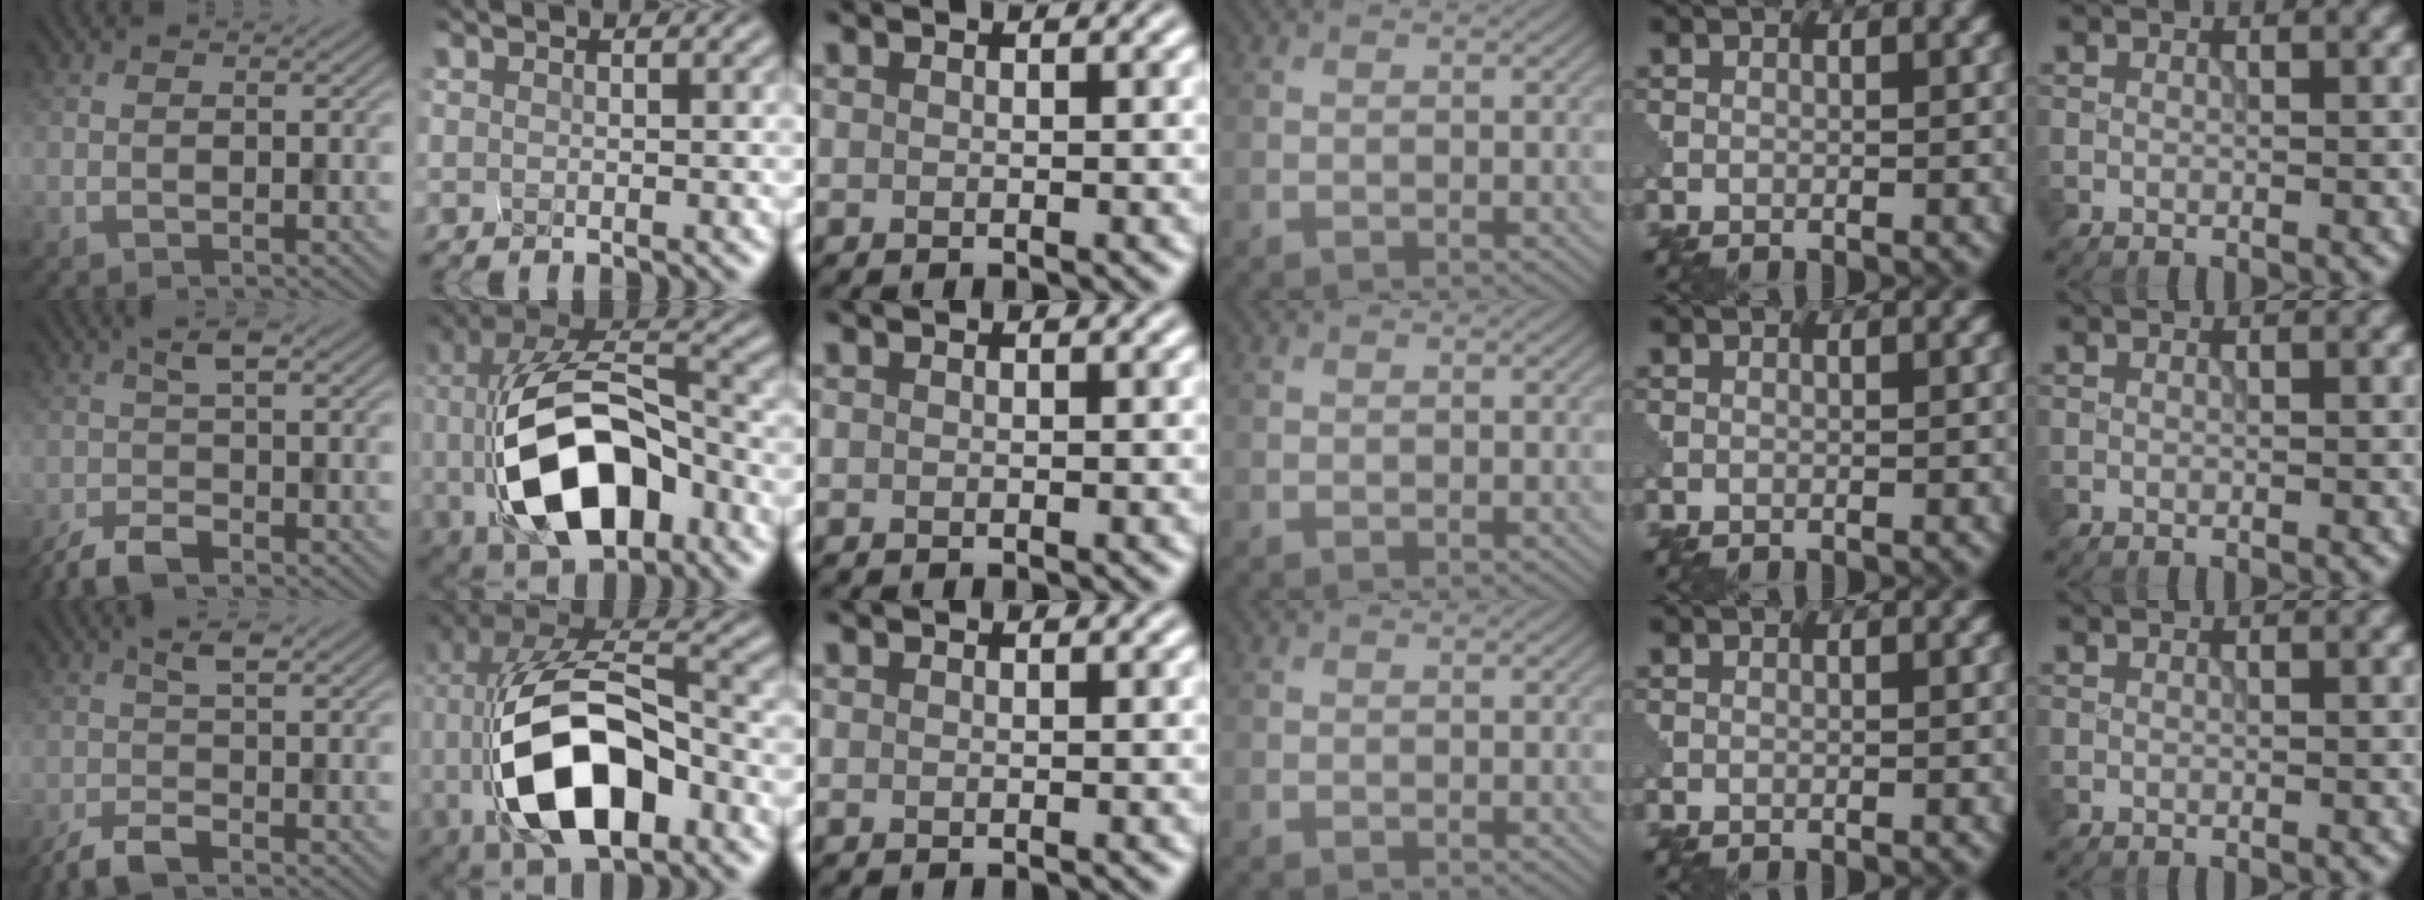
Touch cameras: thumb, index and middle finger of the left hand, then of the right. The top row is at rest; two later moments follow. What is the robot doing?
{"motion": "squeeze", "object": "hand grip exerciser"}